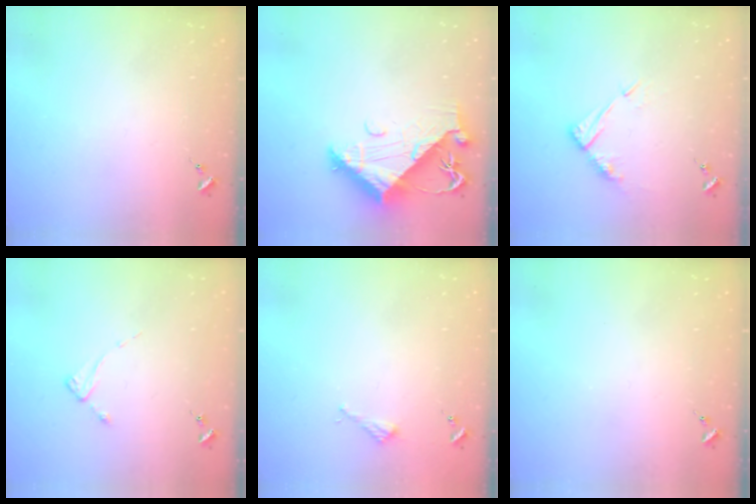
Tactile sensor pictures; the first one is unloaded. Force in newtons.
{"total": 12.6, "press": 12.5, "slide": 1.3}
{"total": 9.0, "press": 9.0, "slide": 0.8}
{"total": 1.9, "press": 1.8, "slide": 0.3}
{"total": 2.2, "press": 2.2, "slide": 0.2}
{"total": 0.0}